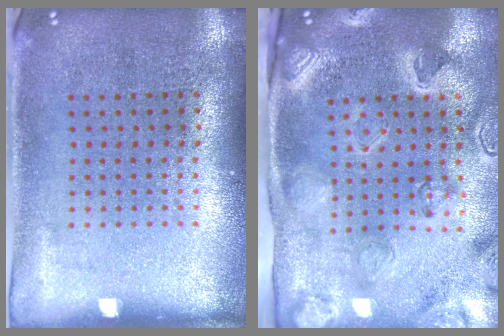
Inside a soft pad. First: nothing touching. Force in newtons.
{"total": 3.2, "press": 3.1, "slide": 0.4}